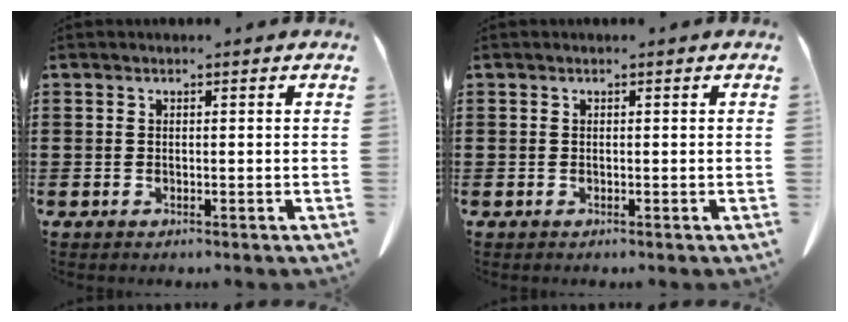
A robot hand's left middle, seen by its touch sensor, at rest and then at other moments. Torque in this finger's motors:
{"motor_torque": [-0.09, -0.62, 0.04, 0.01]}